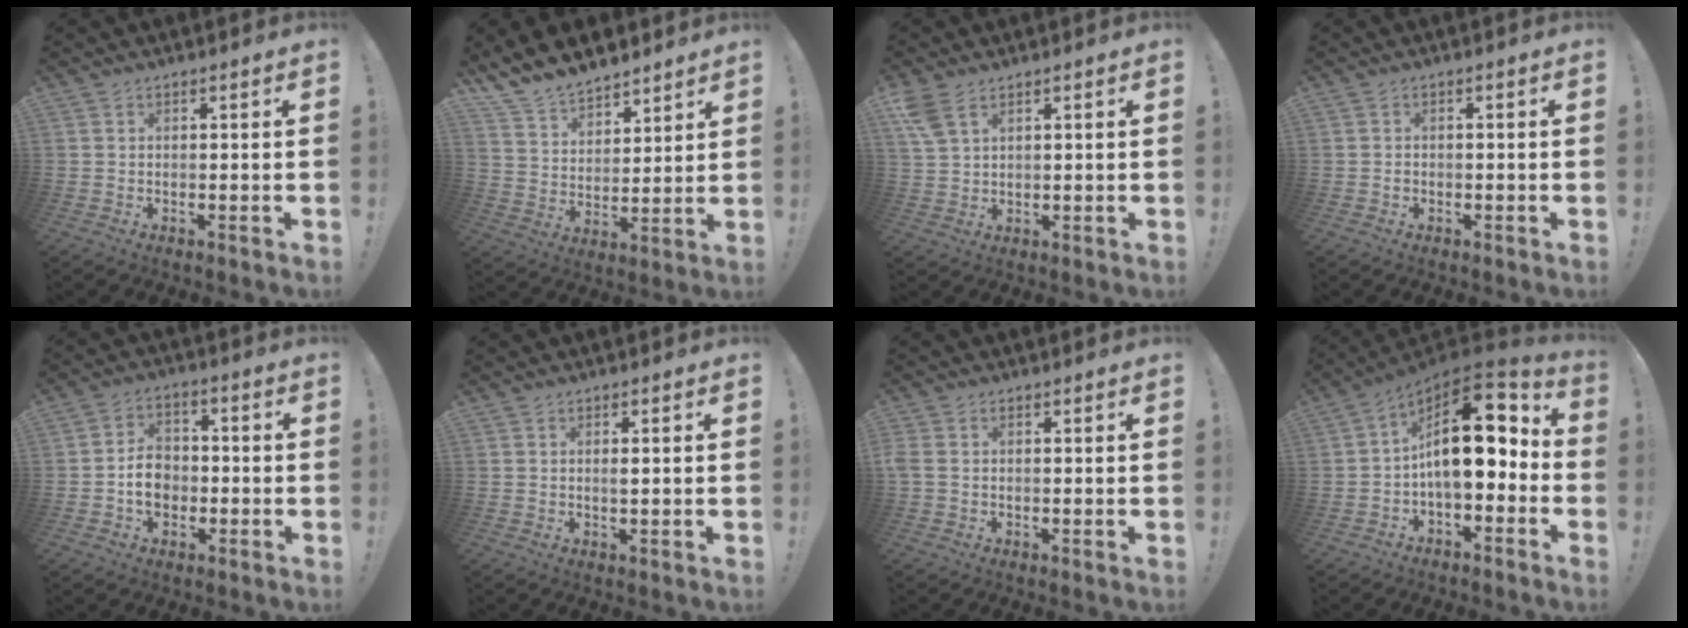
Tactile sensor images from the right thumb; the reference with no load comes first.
{"total": 10.8, "force": [9.7, 4.4, 1.8], "torque": [-0.053, -0.076, 0.188]}
{"total": 6.1, "force": [3.7, 3.1, 3.7], "torque": [-0.073, -0.012, 0.072]}
{"total": 0.7, "force": [-0.5, 0.5, 0.2], "torque": [-0.003, 0.003, -0.008]}
{"total": 8.5, "force": [-1.7, 7.0, 4.5], "torque": [-0.062, 0.016, -0.031]}
{"total": 1.3, "force": [0.0, 0.1, 1.3], "torque": [-0.020, -0.002, -0.002]}
{"total": 2.0, "force": [-0.1, 1.3, 1.6], "torque": [-0.038, 0.003, -0.001]}
{"total": 18.1, "force": [2.1, 8.5, 15.9], "torque": [-0.255, 0.000, 0.036]}